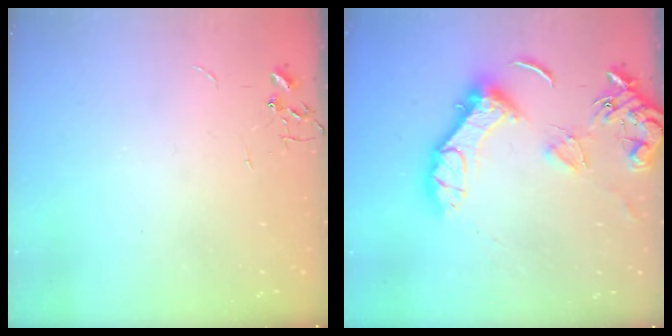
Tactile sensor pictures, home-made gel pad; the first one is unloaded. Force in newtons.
{"total": 15.8, "press": 15.7, "slide": 1.7}